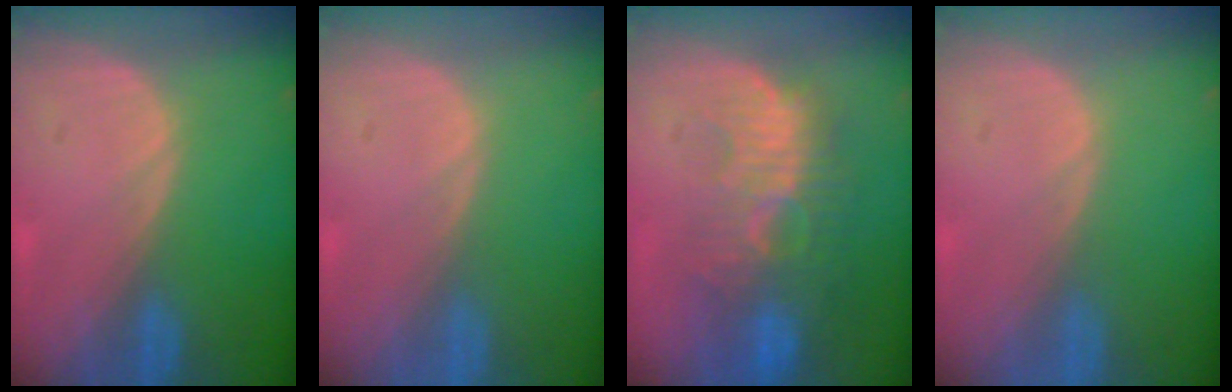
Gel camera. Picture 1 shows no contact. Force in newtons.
{"total": 0.0}
{"total": 10.7, "press": 9.4, "slide": 5.0}
{"total": 0.0}